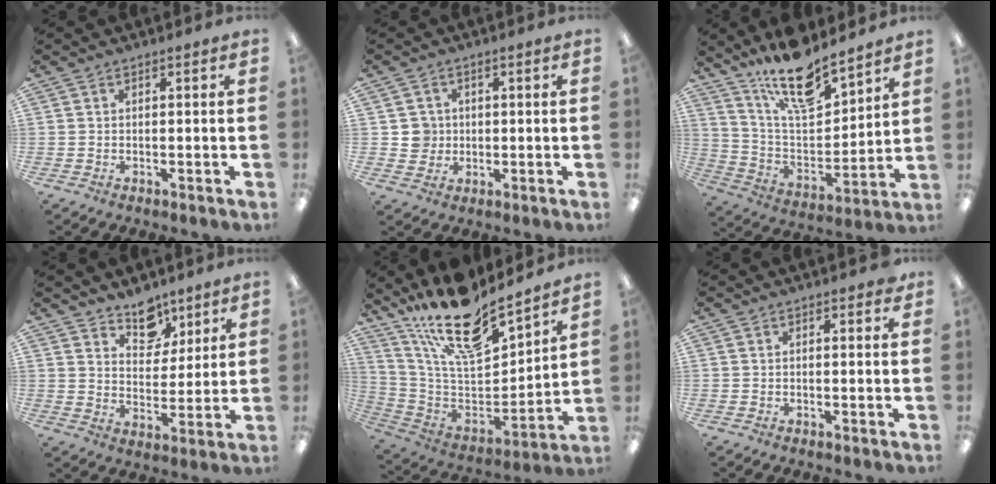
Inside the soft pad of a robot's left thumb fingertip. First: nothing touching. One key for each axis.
{"total": 4.4, "fx": 0.6, "fy": 4.3, "fz": 0.3, "tx": 0.007, "ty": 0.001, "tz": 0.007}
{"total": 17.7, "fx": 14.2, "fy": 5.4, "fz": 9.1, "tx": -0.162, "ty": -0.090, "tz": 0.245}
{"total": 9.3, "fx": 7.3, "fy": 5.3, "fz": 2.1, "tx": -0.018, "ty": -0.054, "tz": 0.132}
{"total": 20.0, "fx": 16.1, "fy": 6.0, "fz": 10.1, "tx": -0.185, "ty": -0.119, "tz": 0.279}
{"total": 0.8, "fx": 0.6, "fy": 0.4, "fz": 0.4, "tx": 0.006, "ty": -0.005, "tz": 0.007}